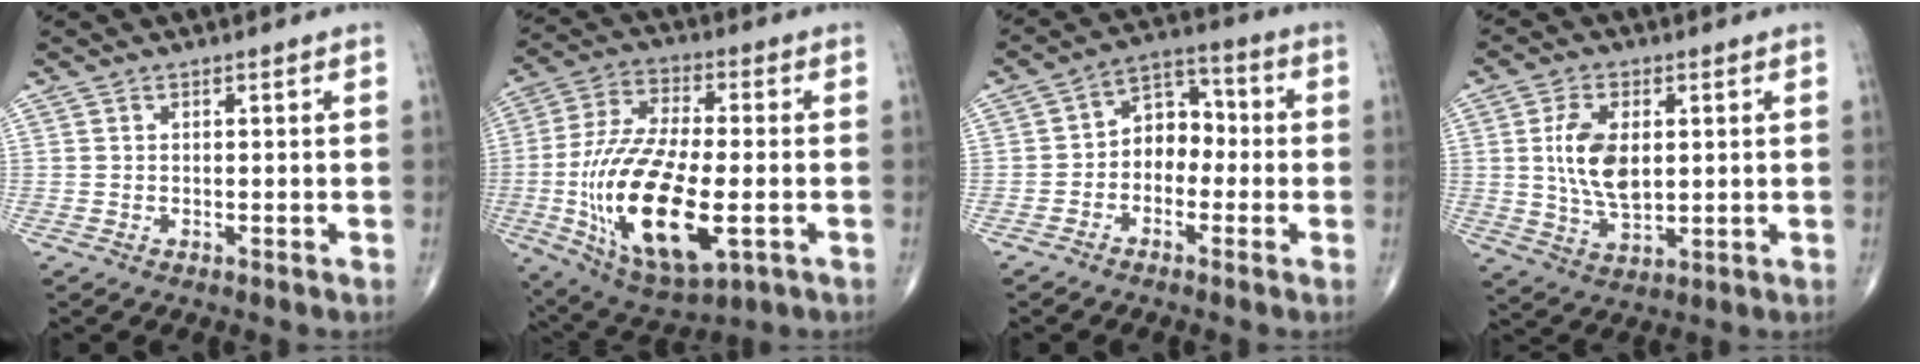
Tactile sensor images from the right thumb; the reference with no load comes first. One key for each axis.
{"total": 22.7, "fx": -4.8, "fy": 9.7, "fz": 20.0, "tx": -0.403, "ty": 0.000, "tz": -0.068}
{"total": 7.8, "fx": -1.3, "fy": 5.9, "fz": 4.9, "tx": -0.043, "ty": 0.040, "tz": -0.041}
{"total": 10.3, "fx": 1.6, "fy": 5.8, "fz": 8.4, "tx": -0.154, "ty": -0.009, "tz": 0.036}